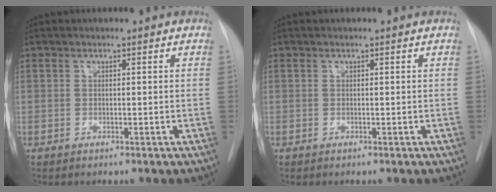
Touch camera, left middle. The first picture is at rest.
{"total": 0.0}